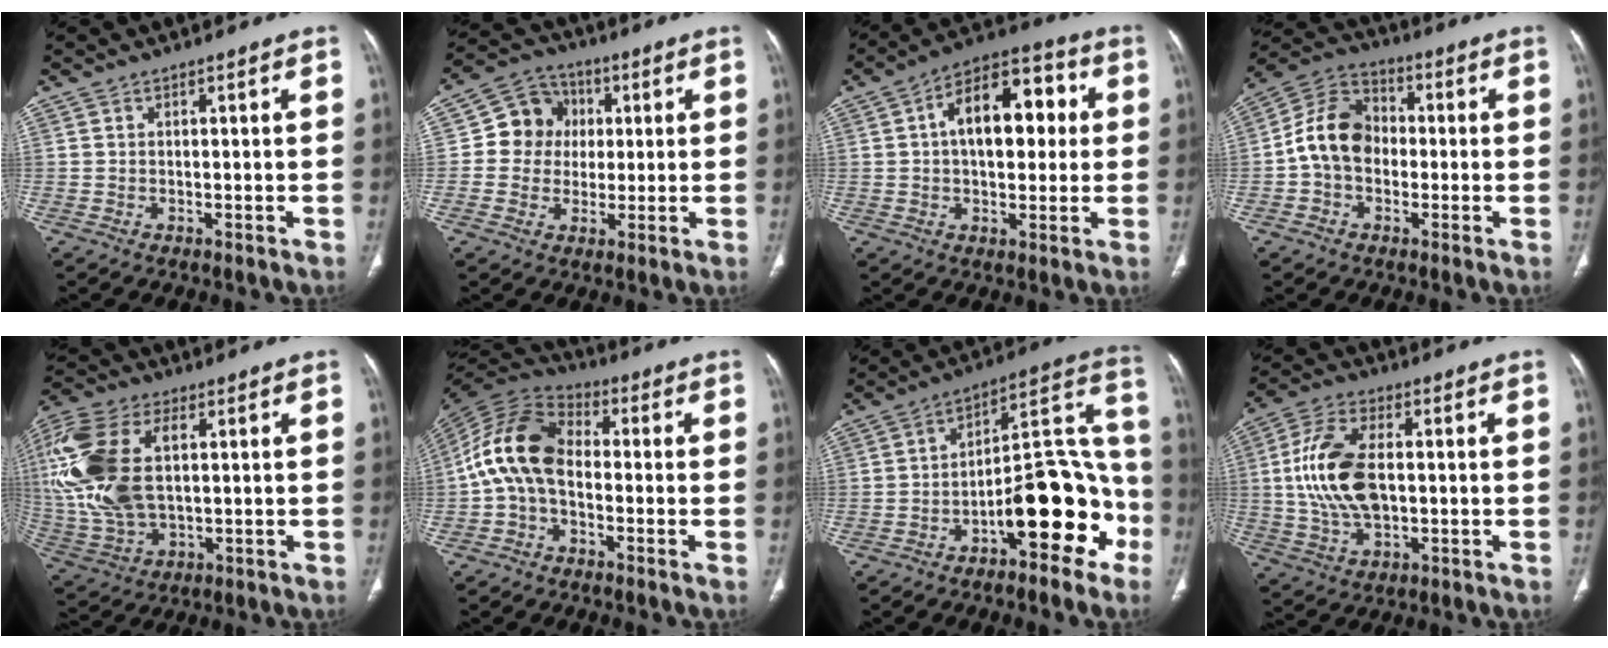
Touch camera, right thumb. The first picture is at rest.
{"total": 9.6, "force": [1.1, 8.8, 3.7], "torque": [-0.021, 0.011, 0.009]}
{"total": 15.9, "force": [2.6, 9.0, 12.8], "torque": [-0.164, 0.030, 0.033]}
{"total": 11.0, "force": [-1.0, 8.4, 7.1], "torque": [-0.115, 0.036, -0.033]}
{"total": 21.2, "force": [3.2, 11.9, 17.3], "torque": [-0.403, -0.002, 0.060]}
{"total": 12.6, "force": [-1.1, 8.1, 9.6], "torque": [-0.179, 0.031, -0.036]}
{"total": 17.8, "force": [-7.7, 7.5, 14.2], "torque": [-0.167, 0.097, -0.116]}
{"total": 14.3, "force": [0.6, 7.9, 12.0], "torque": [-0.240, 0.010, 0.011]}